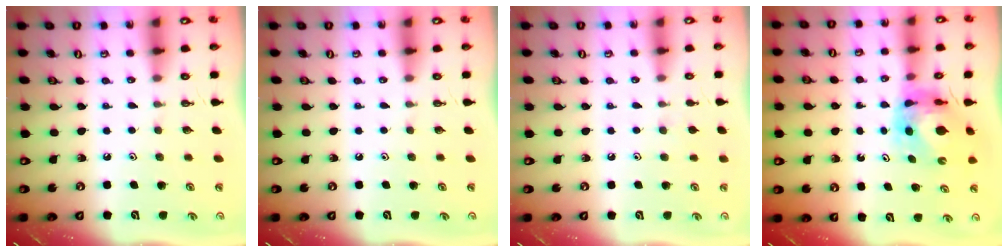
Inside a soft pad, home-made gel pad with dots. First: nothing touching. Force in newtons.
{"total": 0.0}
{"total": 2.5, "press": 2.5, "slide": 0.4}
{"total": 7.9, "press": 7.9, "slide": 0.7}